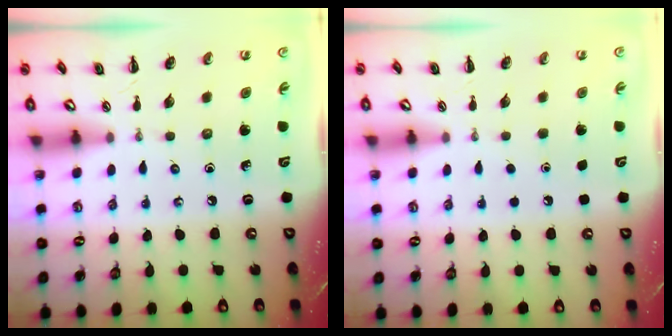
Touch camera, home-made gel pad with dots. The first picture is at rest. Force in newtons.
{"total": 1.8, "press": 1.7, "slide": 0.1}